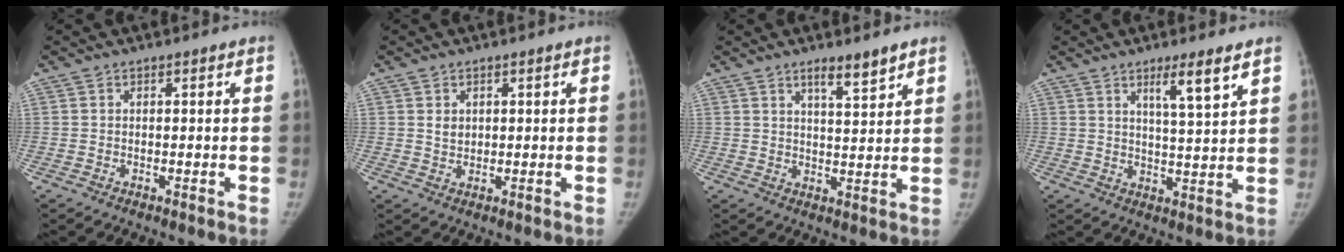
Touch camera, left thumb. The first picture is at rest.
{"total": 2.0, "force": [0.7, 1.5, 1.0], "torque": [-0.010, -0.006, 0.017]}
{"total": 5.2, "force": [3.8, 0.7, 3.4], "torque": [-0.046, -0.031, 0.060]}
{"total": 6.6, "force": [4.1, 0.4, 5.2], "torque": [-0.084, -0.034, 0.070]}